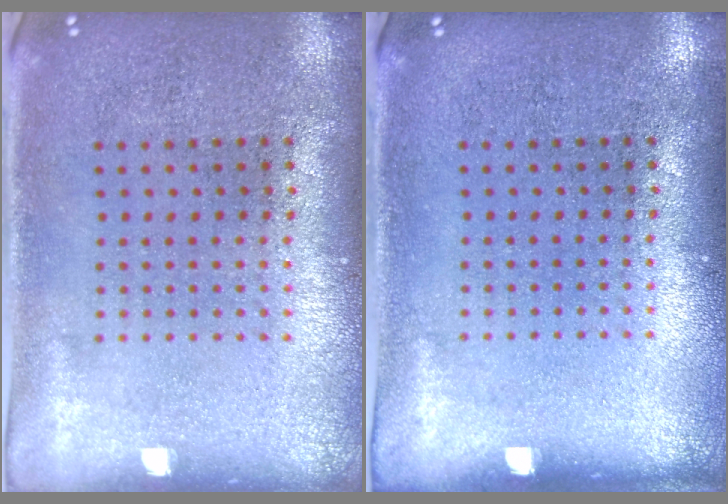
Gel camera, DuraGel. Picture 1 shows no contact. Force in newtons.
{"total": 0.0}